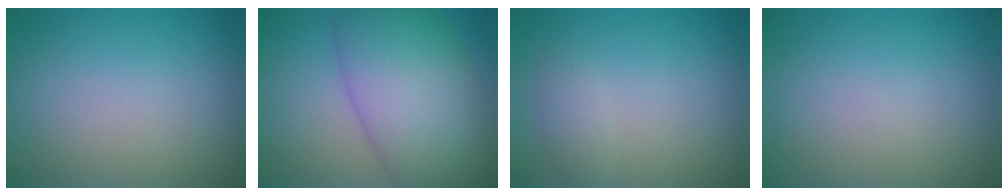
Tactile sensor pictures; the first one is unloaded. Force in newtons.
{"total": 11.0, "press": 11.0, "slide": 0.3}
{"total": 1.3, "press": 1.3, "slide": 0.1}
{"total": 0.0}